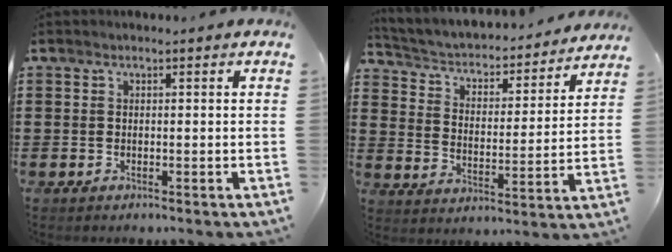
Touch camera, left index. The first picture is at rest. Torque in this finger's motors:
{"motor_torque": [1.03, -1.11, 1.05, 0.21]}